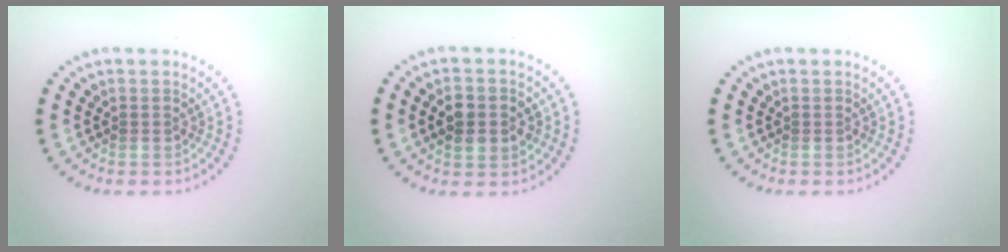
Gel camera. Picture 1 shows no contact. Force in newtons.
{"total": 3.7, "press": 3.7, "slide": 0.3}
{"total": 0.0}